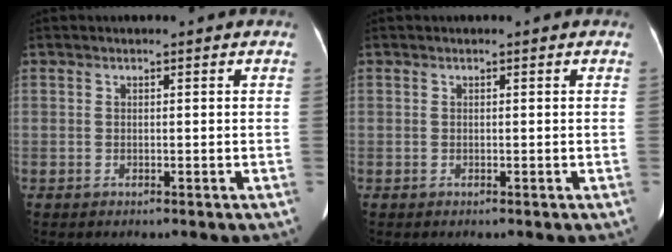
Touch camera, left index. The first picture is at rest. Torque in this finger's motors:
{"motor_torque": [-0.01, 0.02, 0.00, 0.00]}